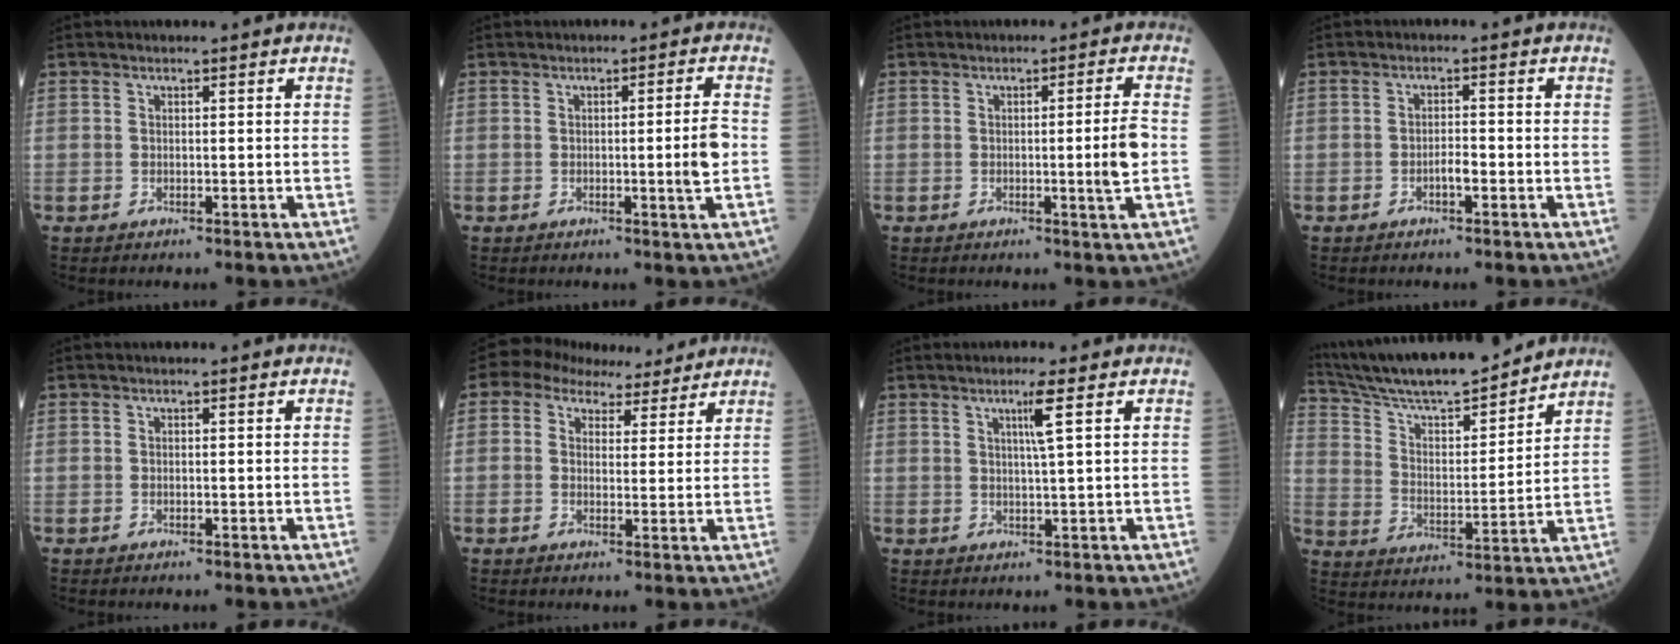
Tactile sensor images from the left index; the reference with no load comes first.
{"total": 3.7, "force": [-0.7, -0.9, 3.6], "torque": [-0.052, -0.009, -0.012]}
{"total": 4.2, "force": [-0.8, -1.1, 3.9], "torque": [-0.058, -0.011, -0.012]}
{"total": 1.8, "force": [-1.1, 0.3, 1.3], "torque": [-0.020, 0.000, -0.022]}
{"total": 0.0}
{"total": 7.2, "force": [5.4, 4.1, 2.2], "torque": [-0.037, 0.031, 0.076]}
{"total": 3.1, "force": [1.2, -0.9, 2.7], "torque": [-0.048, -0.006, 0.022]}
{"total": 17.9, "force": [16.4, 1.4, 7.0], "torque": [-0.133, 0.001, 0.273]}